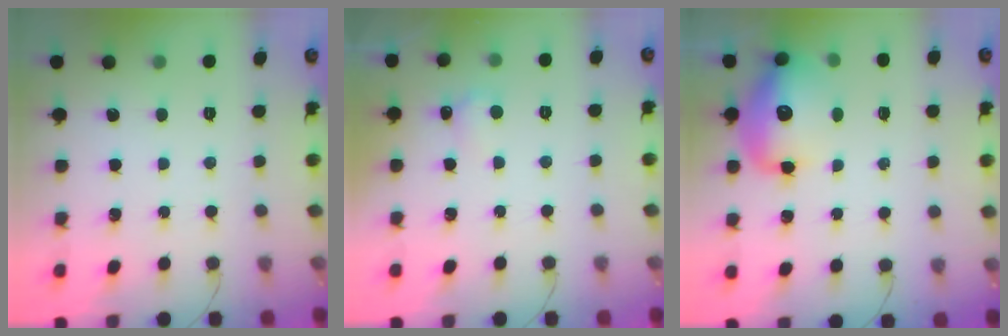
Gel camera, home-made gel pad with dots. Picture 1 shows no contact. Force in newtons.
{"total": 4.3, "press": 4.1, "slide": 1.2}
{"total": 14.2, "press": 13.7, "slide": 3.7}